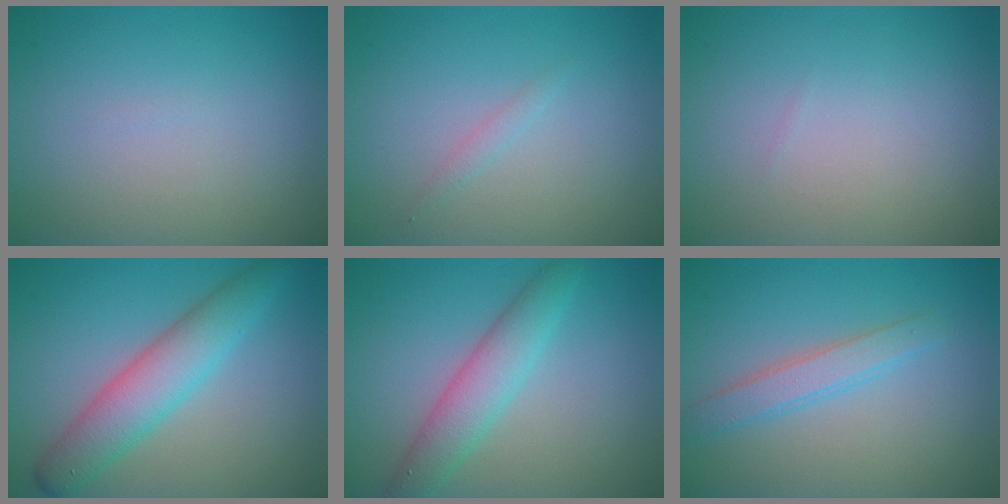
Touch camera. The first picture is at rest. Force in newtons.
{"total": 0.7, "press": 0.7, "slide": 0.0}
{"total": 0.0}
{"total": 5.1, "press": 5.1, "slide": 0.2}
{"total": 3.9, "press": 3.9, "slide": 0.0}
{"total": 2.4, "press": 2.4, "slide": 0.1}